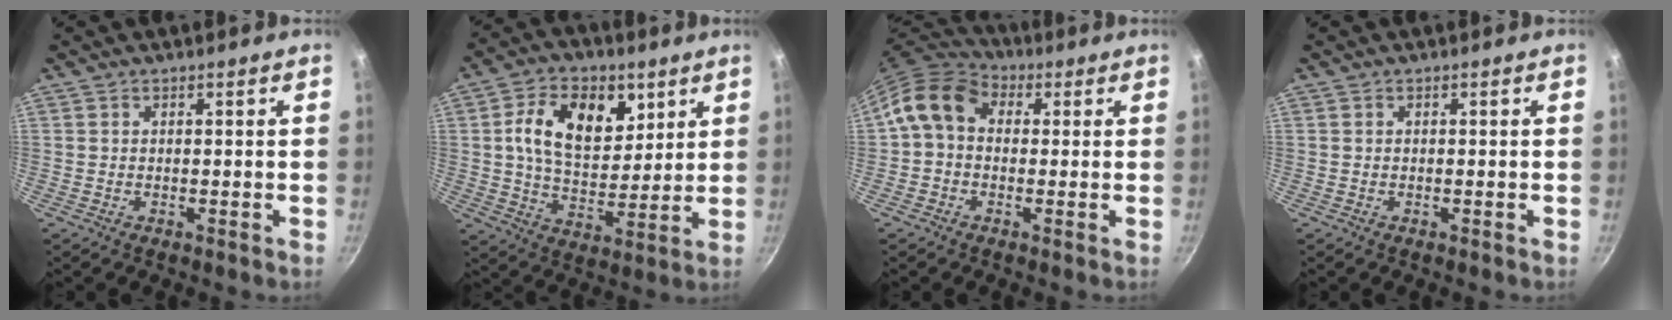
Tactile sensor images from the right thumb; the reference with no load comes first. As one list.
[{"total": 15.6, "force": [5.2, 9.9, 10.9], "torque": [-0.149, -0.017, 0.094]}, {"total": 10.6, "force": [1.0, 8.0, 6.9], "torque": [-0.118, 0.032, 0.002]}, {"total": 0.0}]